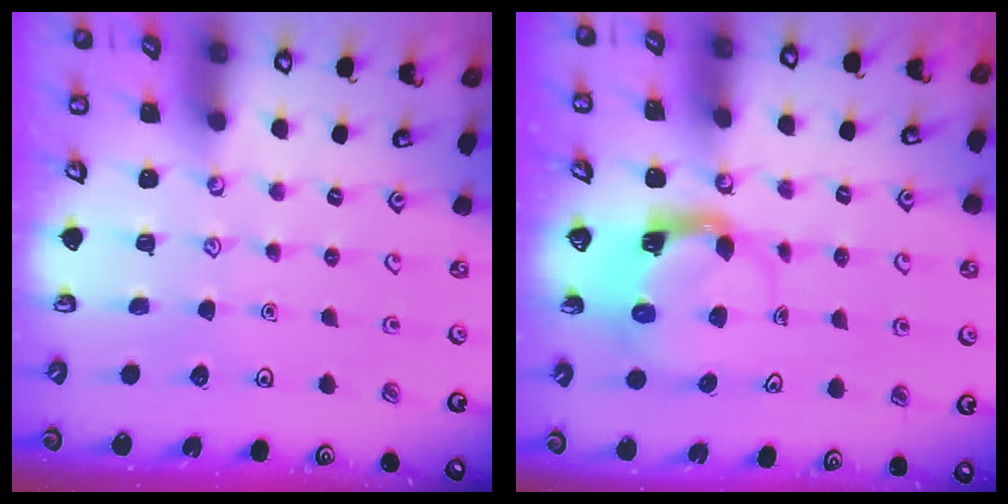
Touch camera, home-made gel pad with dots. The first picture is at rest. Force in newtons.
{"total": 4.0, "press": 3.9, "slide": 0.8}